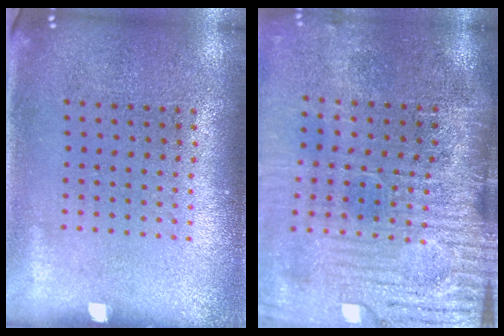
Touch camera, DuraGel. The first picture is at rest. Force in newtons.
{"total": 4.8, "press": 3.9, "slide": 2.8}